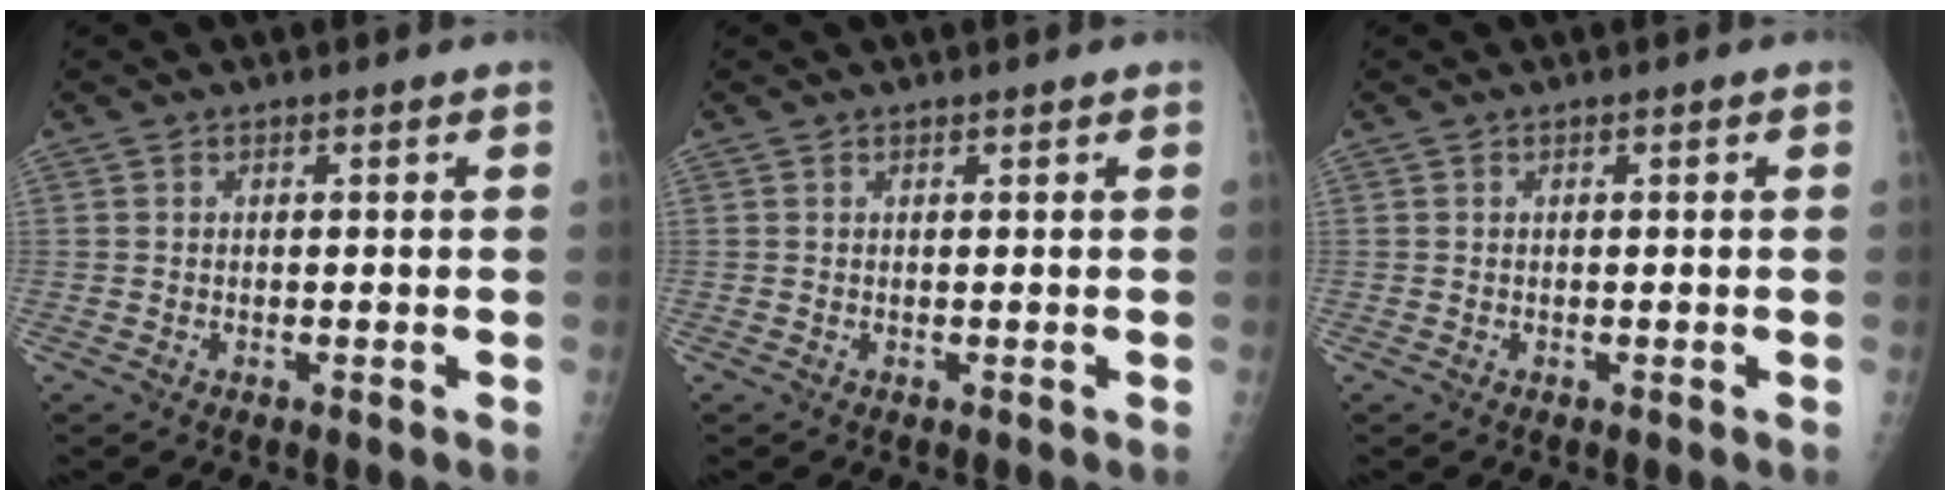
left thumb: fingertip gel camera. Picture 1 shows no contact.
{"total": 0.0}
{"total": 0.0}